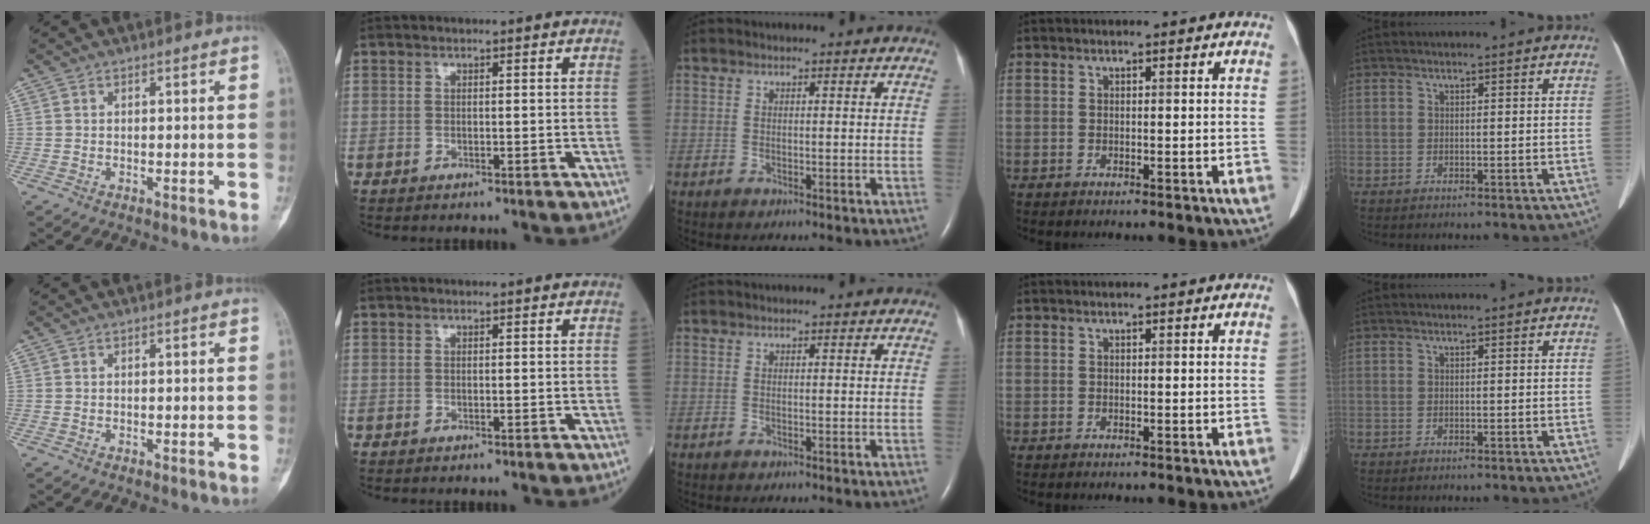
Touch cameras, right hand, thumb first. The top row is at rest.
{}